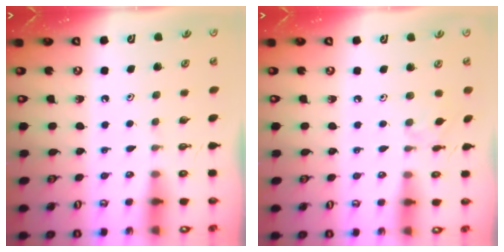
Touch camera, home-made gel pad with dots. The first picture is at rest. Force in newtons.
{"total": 2.8, "press": 2.7, "slide": 0.6}